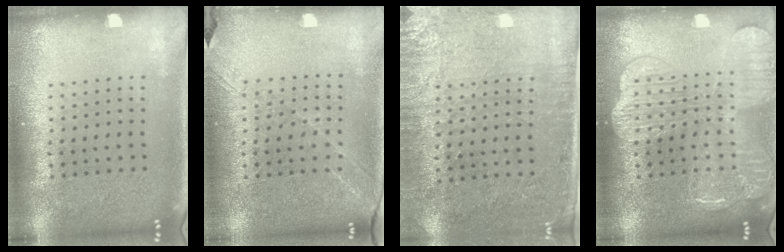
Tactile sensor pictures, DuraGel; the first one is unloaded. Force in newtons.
{"total": 1.4, "press": 1.3, "slide": 0.6}
{"total": 2.9, "press": 2.5, "slide": 1.5}
{"total": 3.3, "press": 3.3, "slide": 0.5}